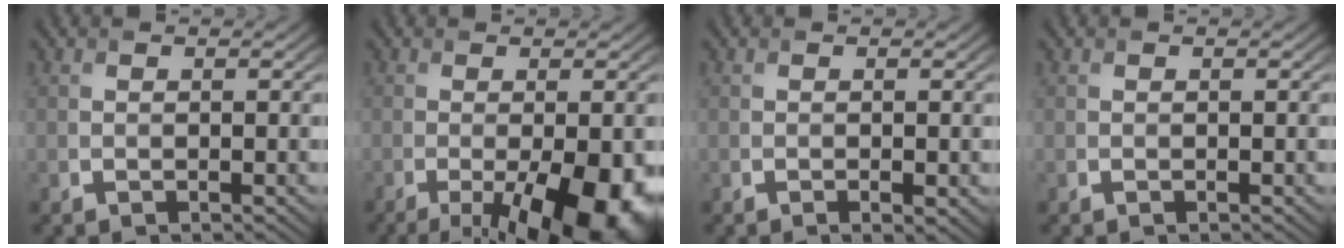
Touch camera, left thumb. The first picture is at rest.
{"total": 13.9, "force": [-6.0, 5.1, 11.5], "torque": [-0.151, -0.032, -0.061]}
{"total": 1.1, "force": [-0.4, 0.2, 1.1], "torque": [-0.018, -0.003, -0.004]}
{"total": 0.0}